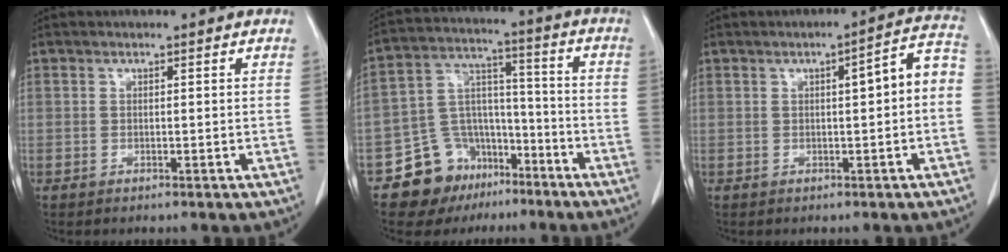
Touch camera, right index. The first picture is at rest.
{"total": 11.6, "force": [-7.5, 8.4, 2.8], "torque": [-0.051, 0.066, -0.119]}
{"total": 5.9, "force": [-0.1, 0.8, 5.8], "torque": [-0.073, 0.022, -0.003]}